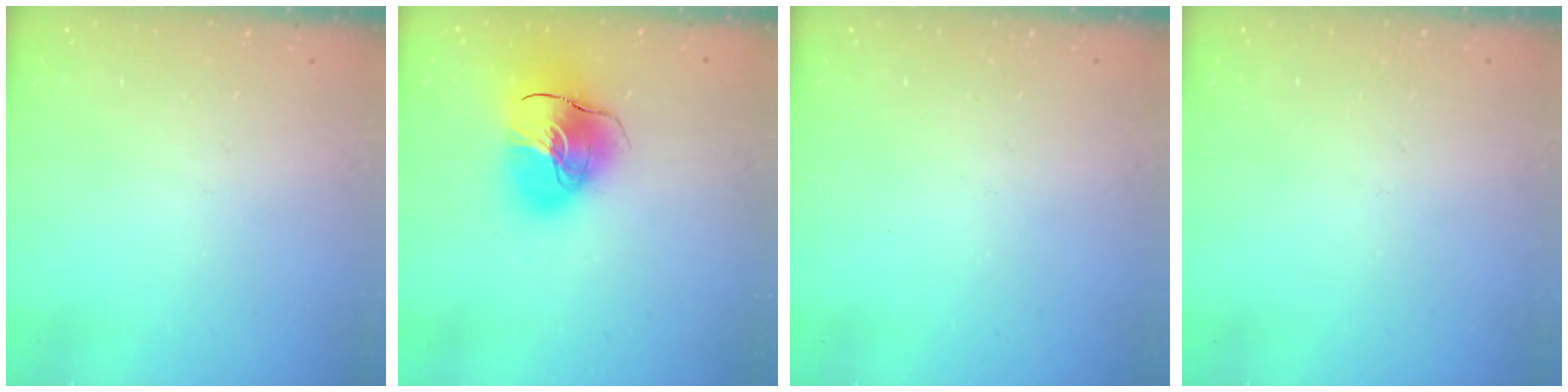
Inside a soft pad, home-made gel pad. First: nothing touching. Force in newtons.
{"total": 16.2, "press": 16.0, "slide": 2.3}
{"total": 0.0}
{"total": 0.0}